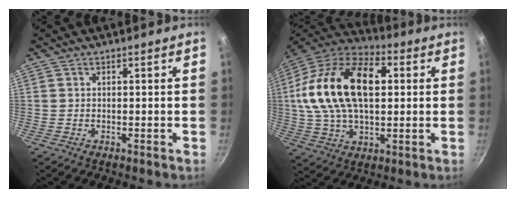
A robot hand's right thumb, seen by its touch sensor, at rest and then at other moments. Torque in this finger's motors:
{"motor_torque": [-0.02, 1.43, 0.85, -0.45, 0.36]}